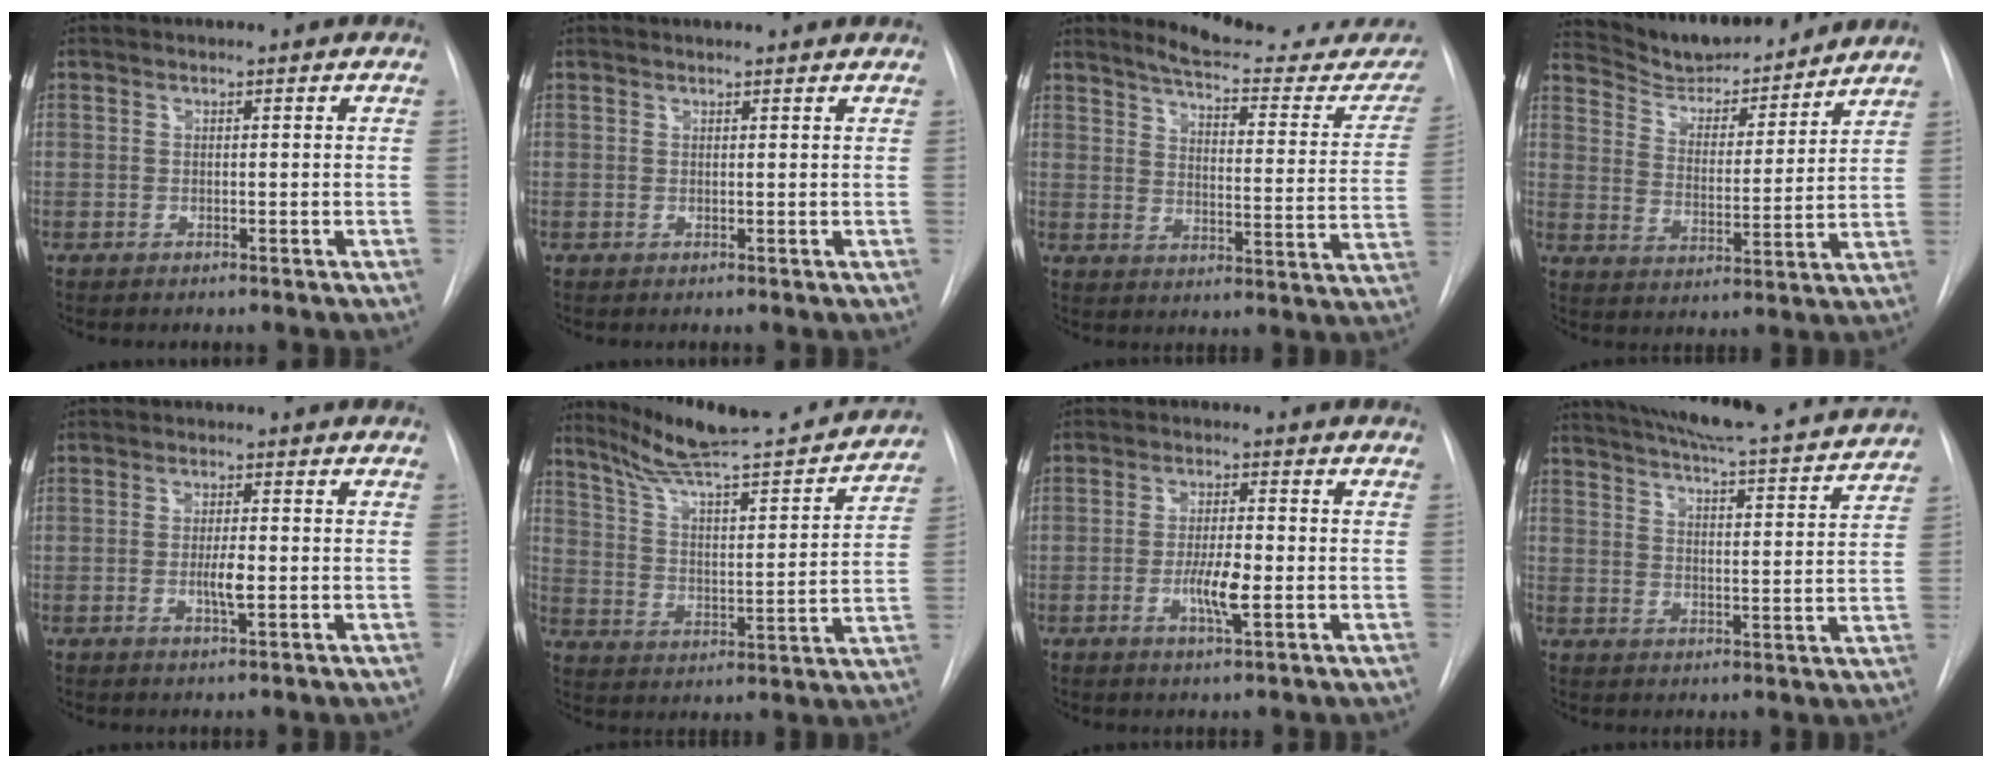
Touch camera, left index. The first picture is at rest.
{"total": 3.7, "force": [3.5, 0.3, 0.9], "torque": [-0.013, 0.018, 0.038]}
{"total": 19.8, "force": [18.3, 3.8, 6.6], "torque": [-0.073, -0.063, 0.215]}
{"total": 14.8, "force": [14.0, 2.3, 4.2], "torque": [-0.070, -0.004, 0.220]}
{"total": 3.0, "force": [-0.5, 0.4, 3.0], "torque": [-0.055, -0.003, -0.008]}
{"total": 22.4, "force": [20.5, 1.9, 8.9], "torque": [-0.138, -0.029, 0.290]}
{"total": 5.1, "force": [-1.3, 0.8, 4.9], "torque": [-0.093, -0.005, -0.022]}
{"total": 22.1, "force": [20.2, 1.7, 8.8], "torque": [-0.141, -0.026, 0.260]}